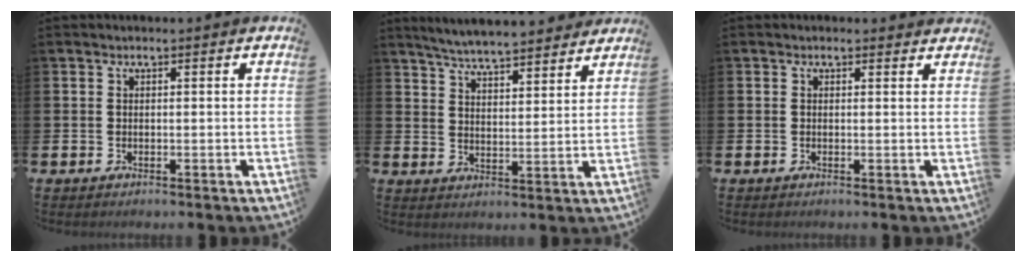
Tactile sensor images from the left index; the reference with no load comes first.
{"total": 5.8, "force": [5.7, 0.3, 0.9], "torque": [-0.036, -0.035, 0.100]}
{"total": 0.5, "force": [0.4, 0.2, 0.1], "torque": [0.005, 0.000, 0.006]}